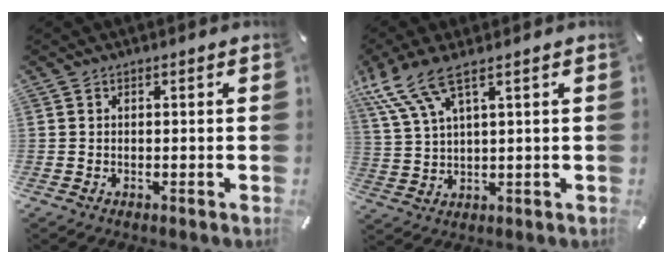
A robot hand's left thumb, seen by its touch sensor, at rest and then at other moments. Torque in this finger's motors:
{"motor_torque": [1.68, 0.98, 1.34, -1.42, 0.48]}